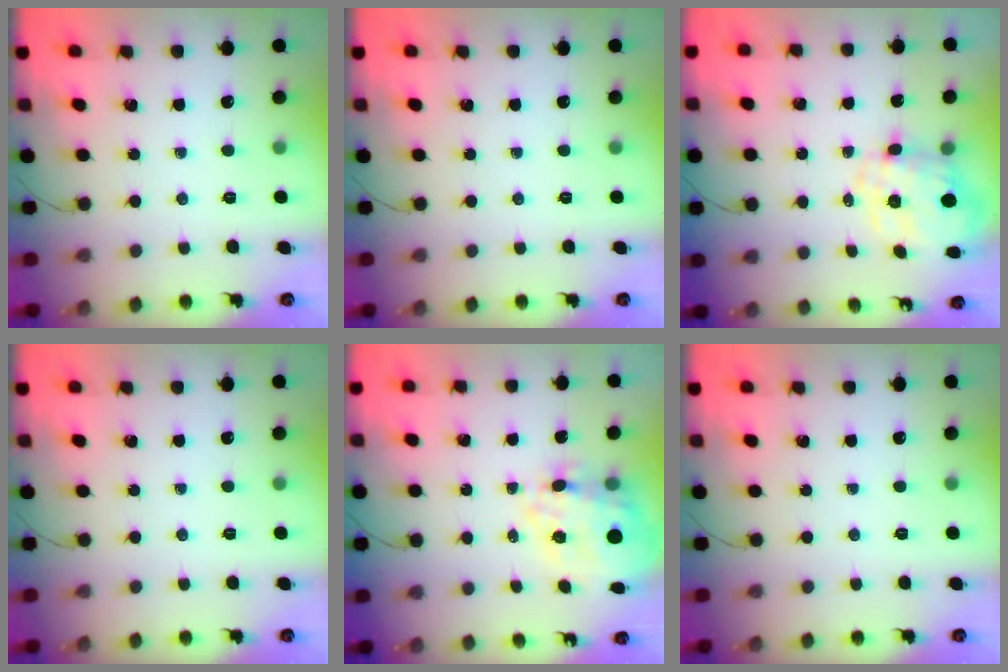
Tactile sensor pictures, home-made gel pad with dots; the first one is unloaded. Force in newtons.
{"total": 0.0}
{"total": 4.7, "press": 4.1, "slide": 2.1}
{"total": 0.0}
{"total": 16.2, "press": 15.7, "slide": 4.0}
{"total": 0.0}